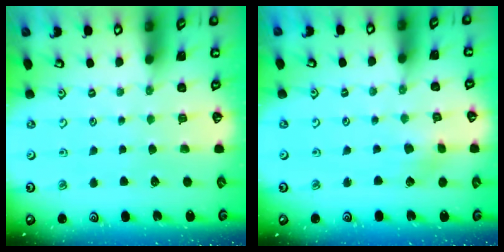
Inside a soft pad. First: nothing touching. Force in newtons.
{"total": 2.6, "press": 2.6, "slide": 0.3}